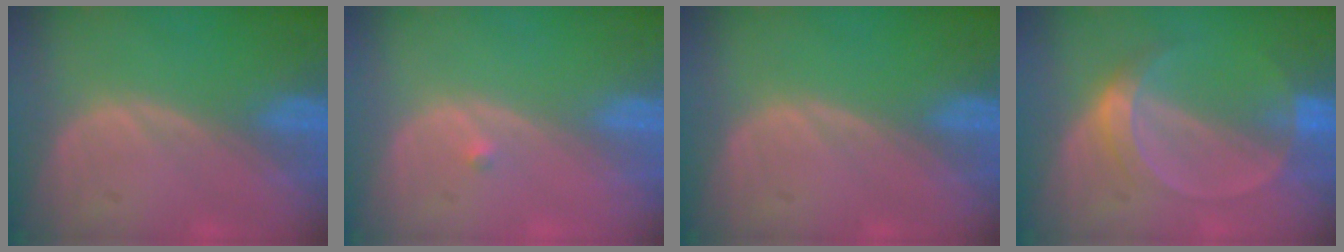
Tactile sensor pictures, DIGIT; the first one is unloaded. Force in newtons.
{"total": 0.5, "press": 0.4, "slide": 0.3}
{"total": 0.0}
{"total": 5.0, "press": 4.5, "slide": 2.1}